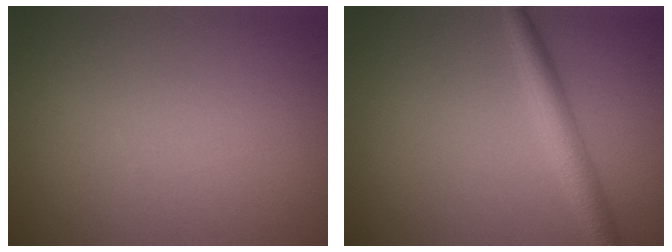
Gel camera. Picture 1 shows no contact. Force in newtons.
{"total": 2.9, "press": 2.9, "slide": 0.1}